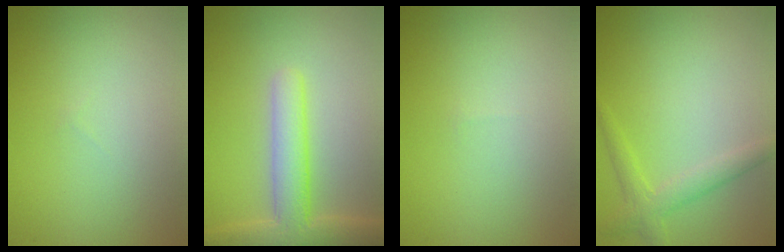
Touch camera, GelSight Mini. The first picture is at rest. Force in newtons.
{"total": 5.1, "press": 5.0, "slide": 0.5}
{"total": 0.0}
{"total": 2.3, "press": 2.3, "slide": 0.1}